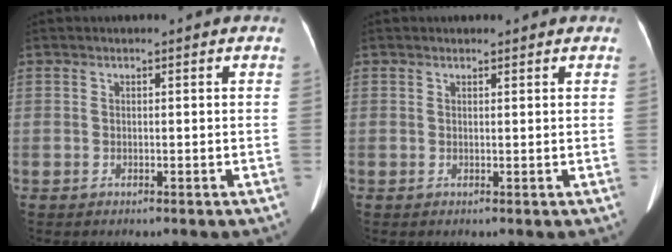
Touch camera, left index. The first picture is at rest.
{"total": 1.1, "force": [0.9, 0.4, 0.2], "torque": [-0.007, 0.006, 0.012]}